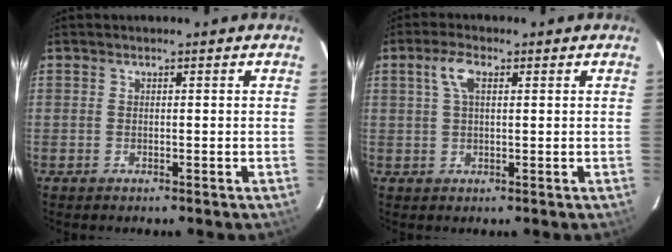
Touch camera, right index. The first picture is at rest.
{"total": 4.4, "force": [1.6, 1.5, 3.8], "torque": [-0.077, 0.010, 0.032]}